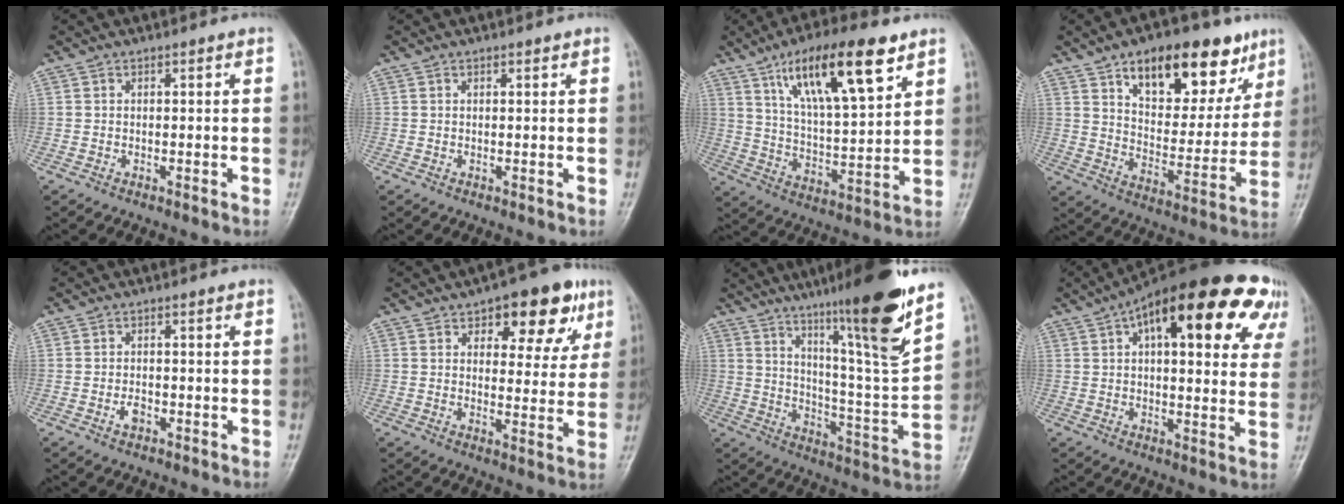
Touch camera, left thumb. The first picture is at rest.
{"total": 0.6, "force": [0.4, 0.3, 0.4], "torque": [-0.006, -0.002, 0.005]}
{"total": 18.7, "force": [10.2, 5.6, 14.7], "torque": [-0.224, -0.034, 0.180]}
{"total": 21.4, "force": [12.0, 10.5, 14.2], "torque": [-0.153, -0.038, 0.187]}
{"total": 2.0, "force": [-1.0, 1.2, 1.3], "torque": [-0.019, 0.005, -0.017]}
{"total": 12.9, "force": [6.7, 6.3, 9.0], "torque": [-0.068, -0.015, 0.084]}
{"total": 20.5, "force": [13.3, 1.0, 15.6], "torque": [-0.212, -0.071, 0.213]}
{"total": 27.3, "force": [12.1, 11.0, 21.8], "torque": [-0.286, 0.026, 0.162]}